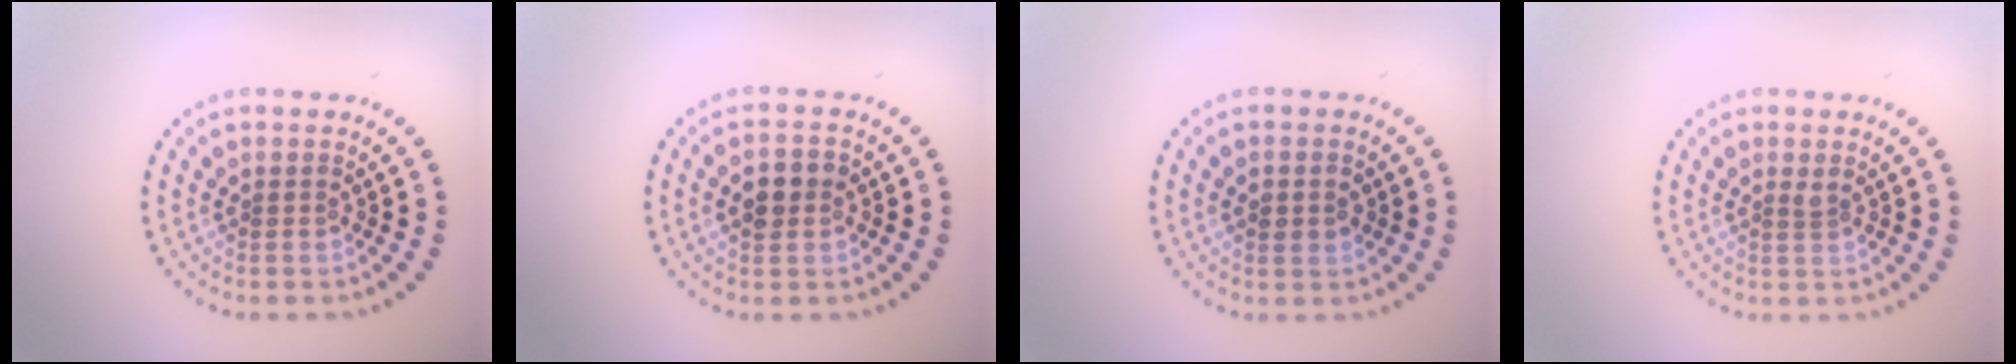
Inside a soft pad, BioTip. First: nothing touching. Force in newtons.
{"total": 2.7, "press": 2.7, "slide": 0.2}
{"total": 1.5, "press": 1.5, "slide": 0.3}
{"total": 0.8, "press": 0.5, "slide": 0.6}